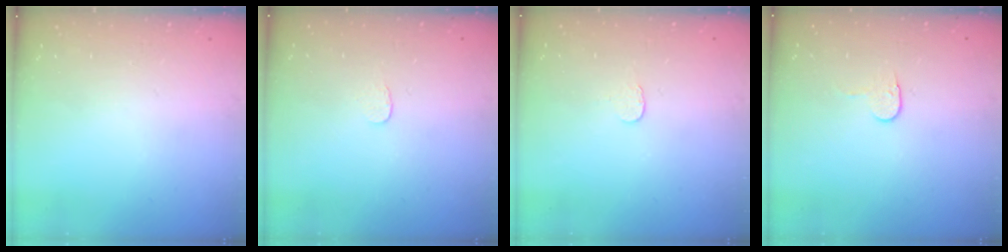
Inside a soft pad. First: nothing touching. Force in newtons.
{"total": 3.0, "press": 3.0, "slide": 0.2}
{"total": 3.2, "press": 3.1, "slide": 0.3}
{"total": 4.1, "press": 4.1, "slide": 0.4}